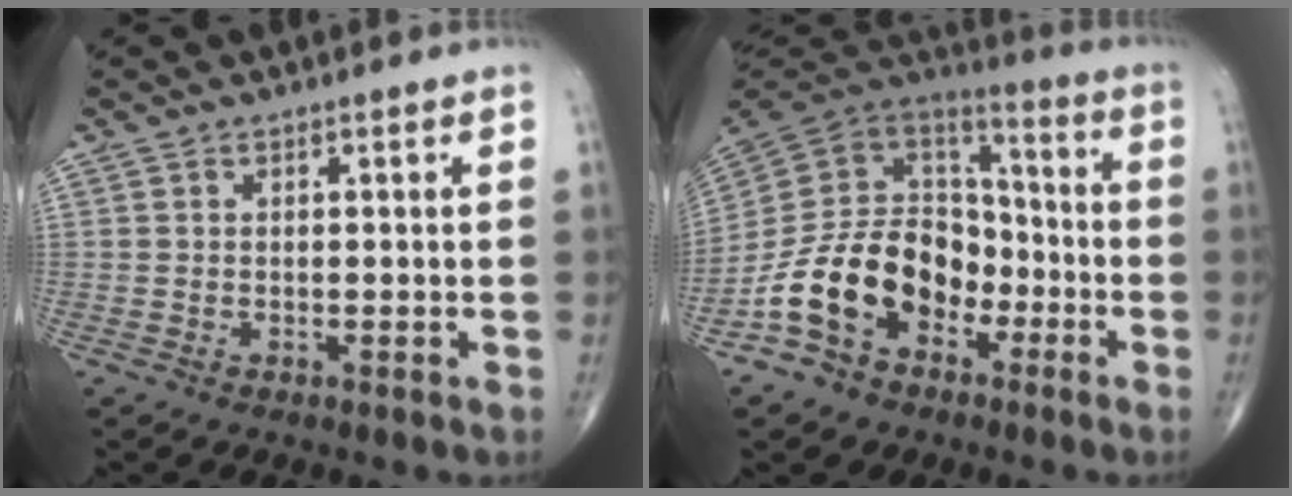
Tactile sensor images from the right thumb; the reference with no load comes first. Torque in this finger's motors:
{"motor_torque": [1.35, 1.25, 1.57, -1.19, 0.61]}